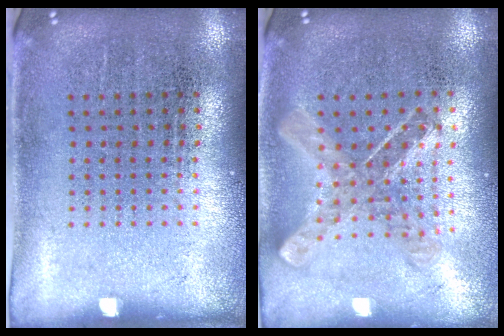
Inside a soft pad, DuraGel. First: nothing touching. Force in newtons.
{"total": 0.9, "press": 0.9, "slide": 0.1}